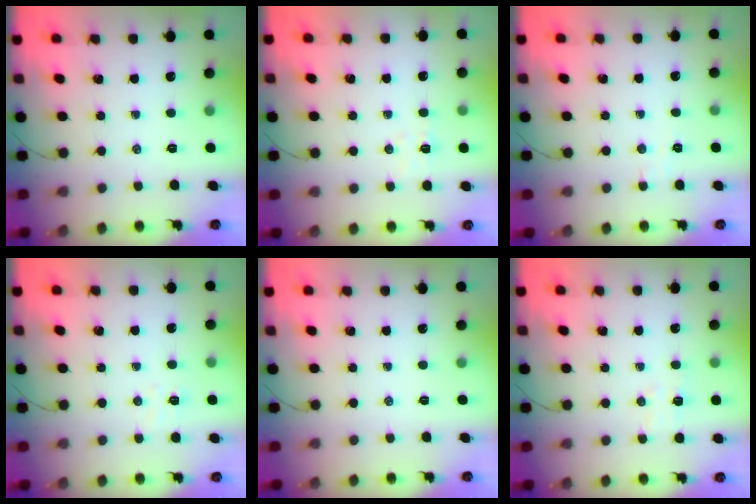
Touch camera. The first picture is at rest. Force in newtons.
{"total": 4.3, "press": 4.1, "slide": 1.1}
{"total": 2.6, "press": 2.5, "slide": 0.7}
{"total": 3.0, "press": 2.8, "slide": 0.8}
{"total": 0.0}
{"total": 4.3, "press": 4.2, "slide": 1.0}